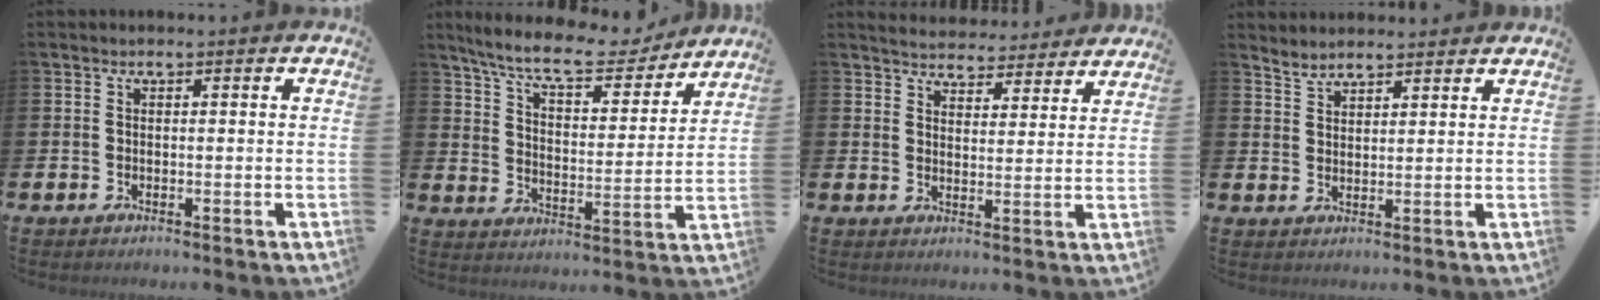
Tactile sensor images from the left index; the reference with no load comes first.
{"total": 9.6, "force": [8.7, 1.8, 3.7], "torque": [-0.091, -0.054, 0.147]}
{"total": 4.5, "force": [4.4, 0.8, -0.2], "torque": [-0.012, -0.032, 0.078]}
{"total": 3.1, "force": [3.0, 0.6, -0.1], "torque": [-0.001, -0.014, 0.056]}